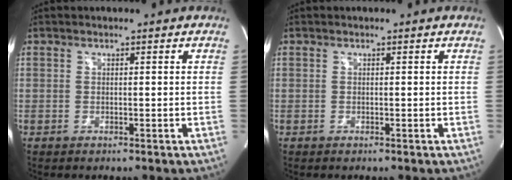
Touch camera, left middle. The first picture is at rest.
{"total": 0.0}